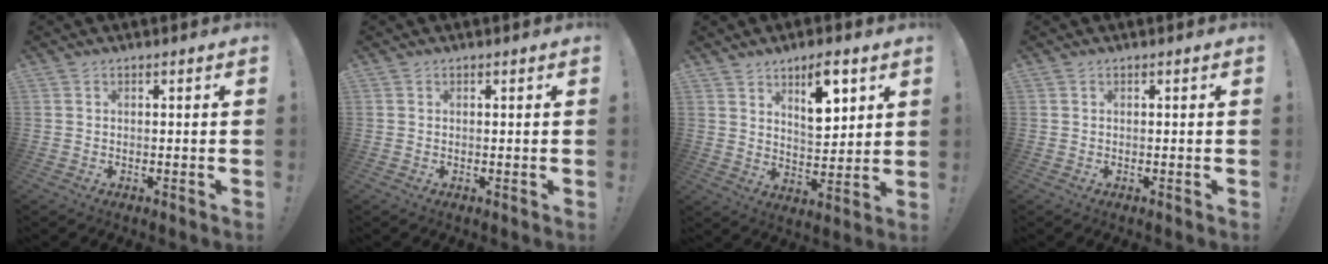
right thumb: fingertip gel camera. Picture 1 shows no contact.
{"total": 0.0}
{"total": 11.4, "force": [6.4, 5.4, 7.7], "torque": [-0.091, -0.032, 0.110]}
{"total": 0.0}